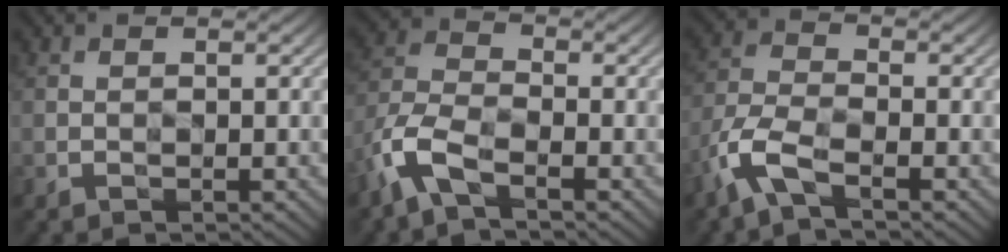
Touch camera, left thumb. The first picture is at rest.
{"total": 6.5, "force": [-4.1, 2.4, 4.4], "torque": [-0.114, -0.002, -0.102]}
{"total": 5.7, "force": [-3.7, 1.8, 4.0], "torque": [-0.107, -0.004, -0.090]}